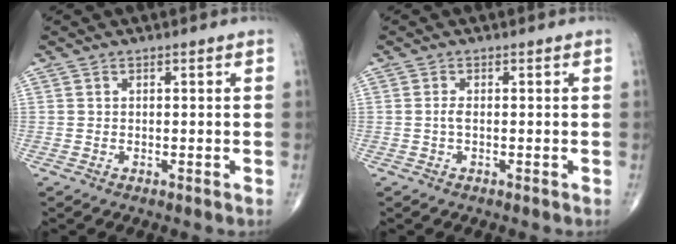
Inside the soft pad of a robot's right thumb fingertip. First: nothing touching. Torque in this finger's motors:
{"motor_torque": [0.13, 0.05, 0.23, 0.02, -0.01]}